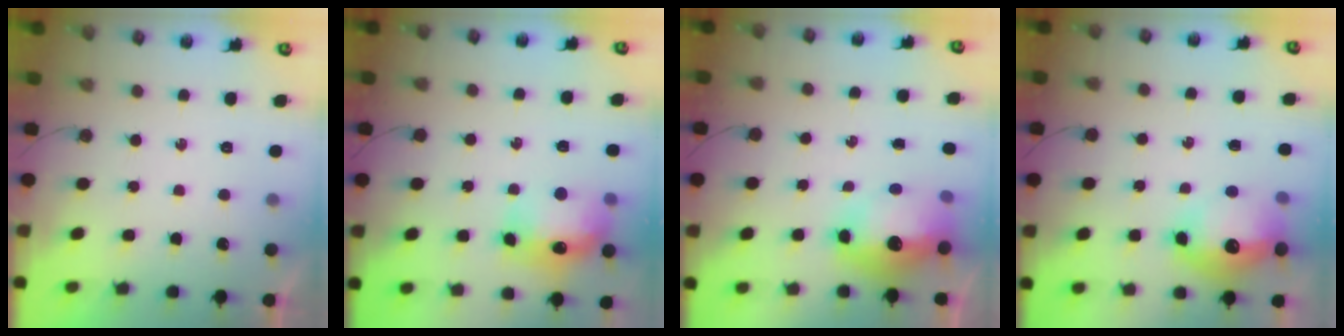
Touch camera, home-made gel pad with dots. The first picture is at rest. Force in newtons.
{"total": 13.6, "press": 13.5, "slide": 1.5}
{"total": 14.6, "press": 14.5, "slide": 1.3}
{"total": 14.1, "press": 14.1, "slide": 1.3}